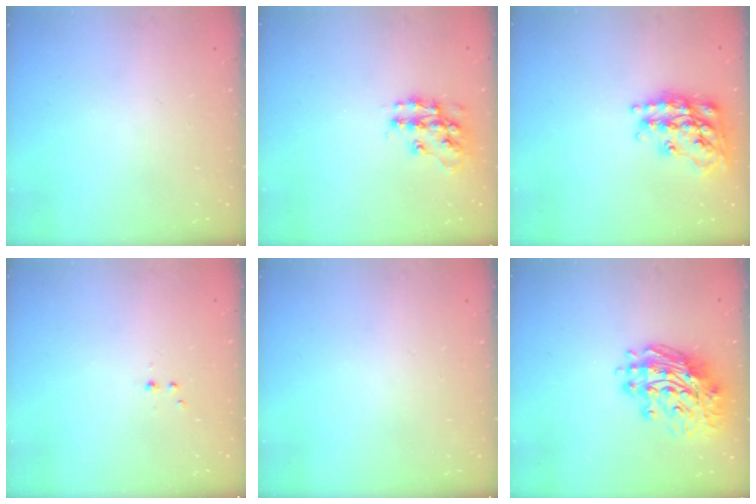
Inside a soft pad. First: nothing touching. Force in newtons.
{"total": 12.2, "press": 12.1, "slide": 0.6}
{"total": 20.4, "press": 20.4, "slide": 1.4}
{"total": 2.2, "press": 1.9, "slide": 1.0}
{"total": 0.0}
{"total": 15.0, "press": 14.9, "slide": 1.6}